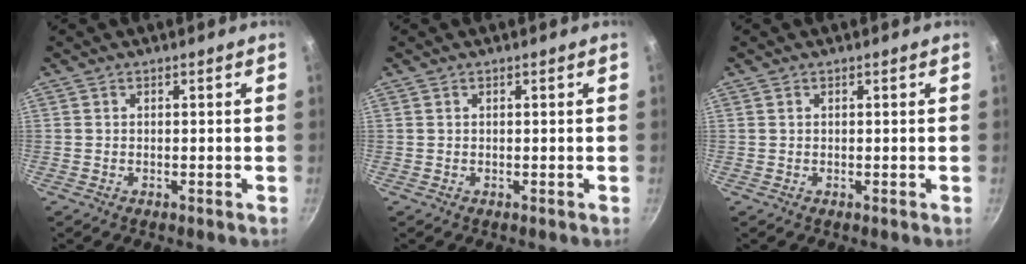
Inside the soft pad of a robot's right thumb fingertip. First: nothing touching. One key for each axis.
{"total": 0.0}
{"total": 0.0}